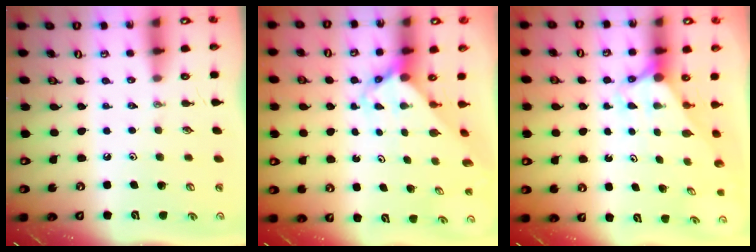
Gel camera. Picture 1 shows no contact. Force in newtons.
{"total": 3.5, "press": 3.5, "slide": 0.2}
{"total": 2.9, "press": 2.9, "slide": 0.0}